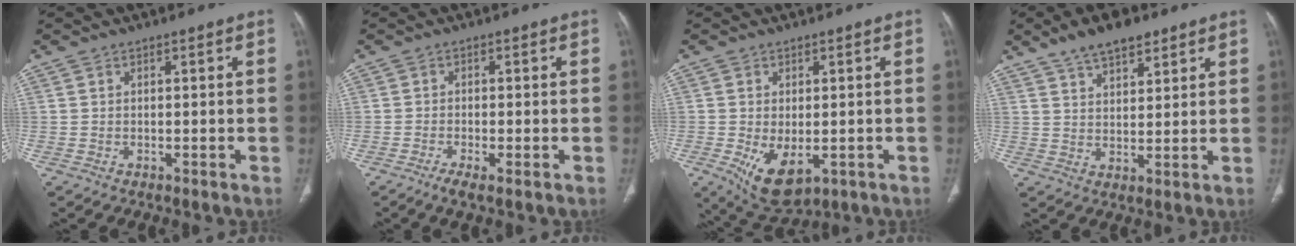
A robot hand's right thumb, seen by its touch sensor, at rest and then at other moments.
{"total": 2.4, "force": [-1.4, 0.4, 2.0], "torque": [-0.043, -0.002, -0.031]}
{"total": 8.6, "force": [-2.4, 4.8, 6.7], "torque": [-0.109, -0.011, -0.022]}
{"total": 9.1, "force": [6.3, 4.1, 5.2], "torque": [-0.065, -0.025, 0.108]}